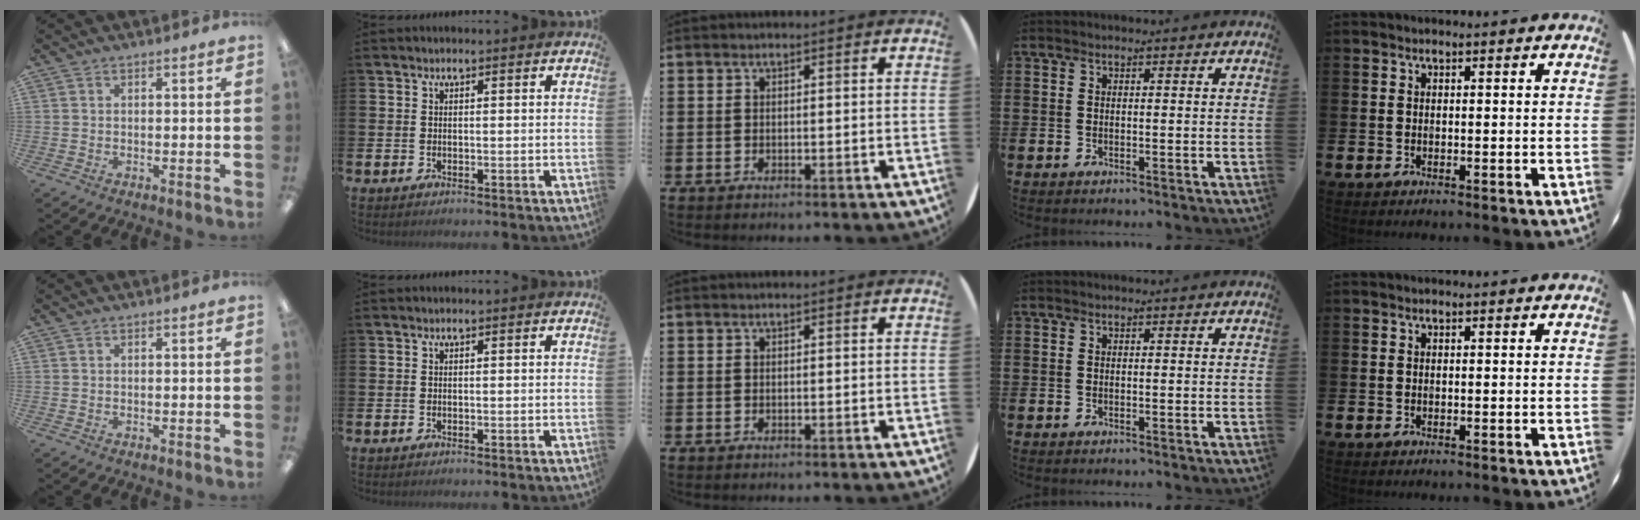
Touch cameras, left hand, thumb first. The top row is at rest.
{}